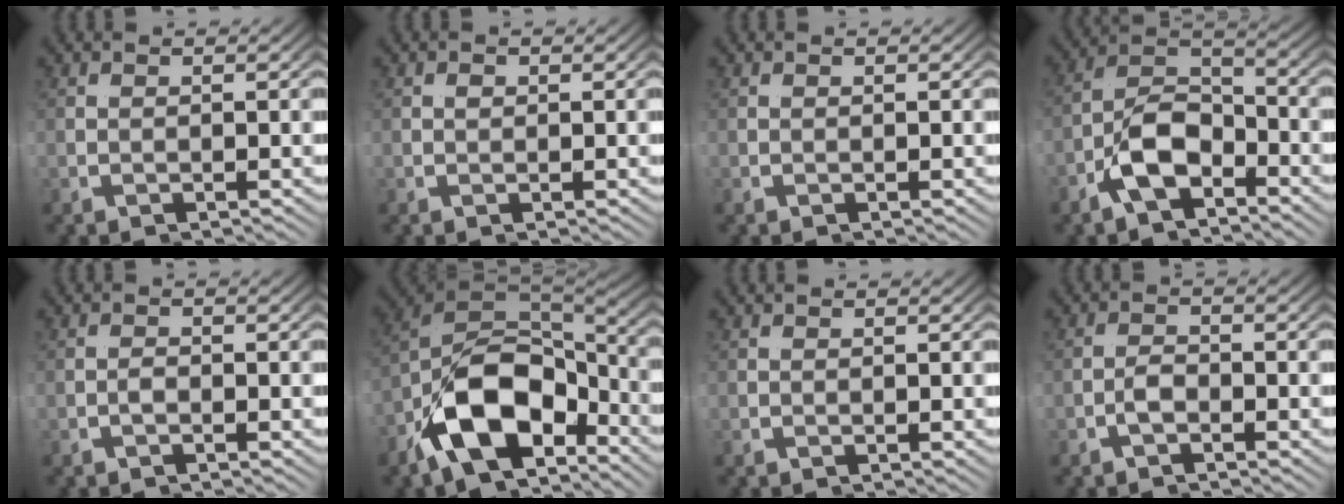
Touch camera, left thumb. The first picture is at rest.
{"total": 0.5, "force": [0.0, 0.5, 0.1], "torque": [-0.001, -0.004, 0.004]}
{"total": 0.0}
{"total": 5.9, "force": [-3.9, 3.3, 3.0], "torque": [-0.090, 0.007, -0.072]}
{"total": 0.8, "force": [-0.7, -0.3, -0.2], "torque": [-0.005, 0.001, -0.017]}
{"total": 14.4, "force": [-3.6, 8.0, 11.4], "torque": [-0.233, -0.022, -0.044]}
{"total": 0.0}
{"total": 1.4, "force": [-1.4, 0.2, -0.4], "torque": [-0.006, 0.004, -0.028]}